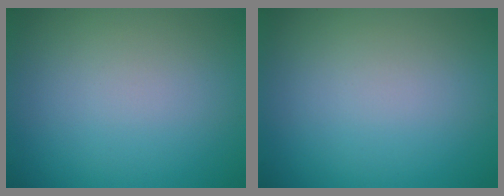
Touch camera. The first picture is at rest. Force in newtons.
{"total": 0.0}